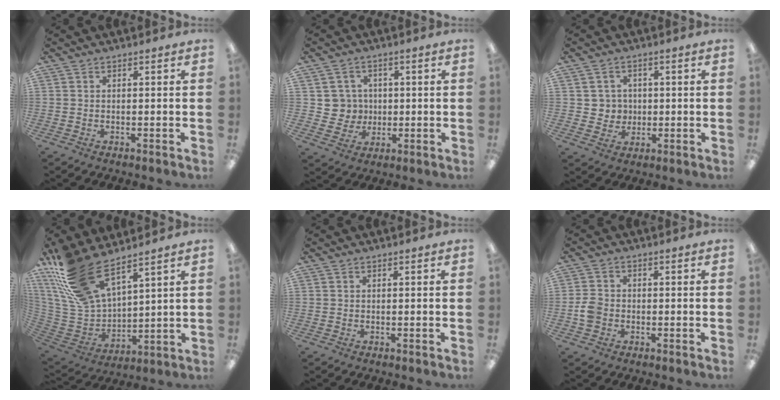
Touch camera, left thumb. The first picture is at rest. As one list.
[{"total": 6.0, "force": [1.5, 5.8, -0.4], "torque": [0.001, -0.006, 0.031]}, {"total": 4.4, "force": [1.1, 4.2, -0.1], "torque": [-0.001, 0.001, 0.019]}, {"total": 19.5, "force": [14.1, 8.2, 10.7], "torque": [-0.256, -0.077, 0.264]}, {"total": 0.0}, {"total": 4.2, "force": [-0.9, 3.4, 2.2], "torque": [-0.036, 0.009, -0.014]}]